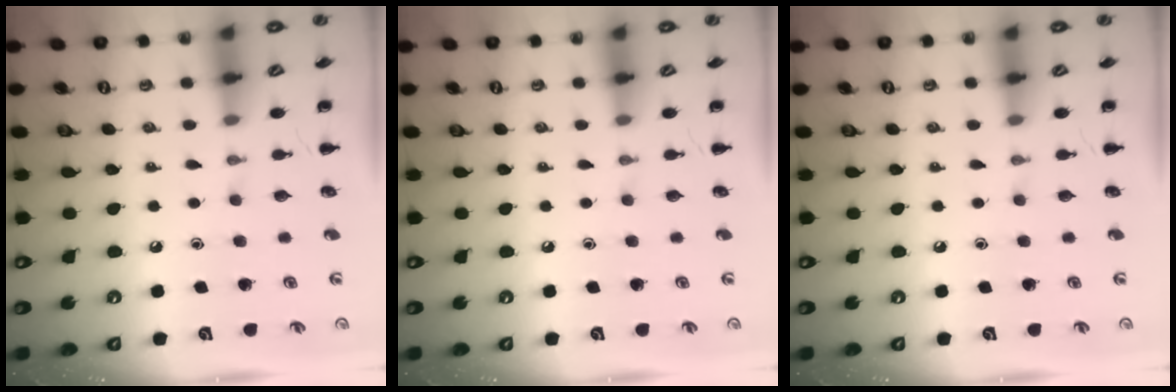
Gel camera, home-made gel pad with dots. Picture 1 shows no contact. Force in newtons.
{"total": 0.0}
{"total": 0.0}